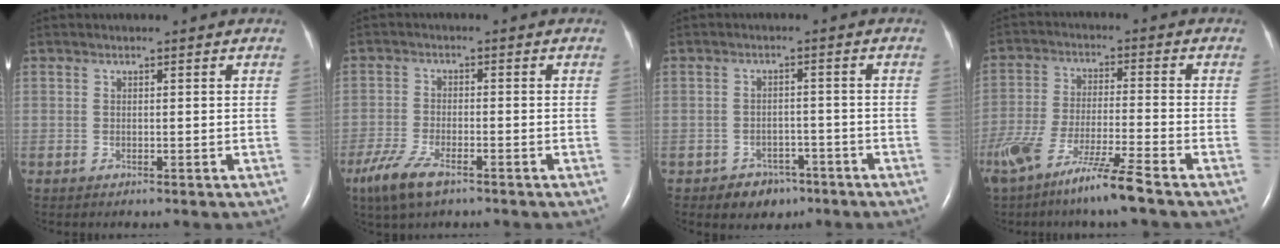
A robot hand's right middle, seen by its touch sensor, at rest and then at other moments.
{"total": 6.7, "force": [-4.4, 1.8, 4.7], "torque": [-0.104, -0.014, -0.079]}
{"total": 4.3, "force": [-2.8, 3.0, 1.0], "torque": [-0.014, 0.011, -0.033]}
{"total": 11.6, "force": [-8.3, -0.4, 8.1], "torque": [-0.161, -0.034, -0.155]}